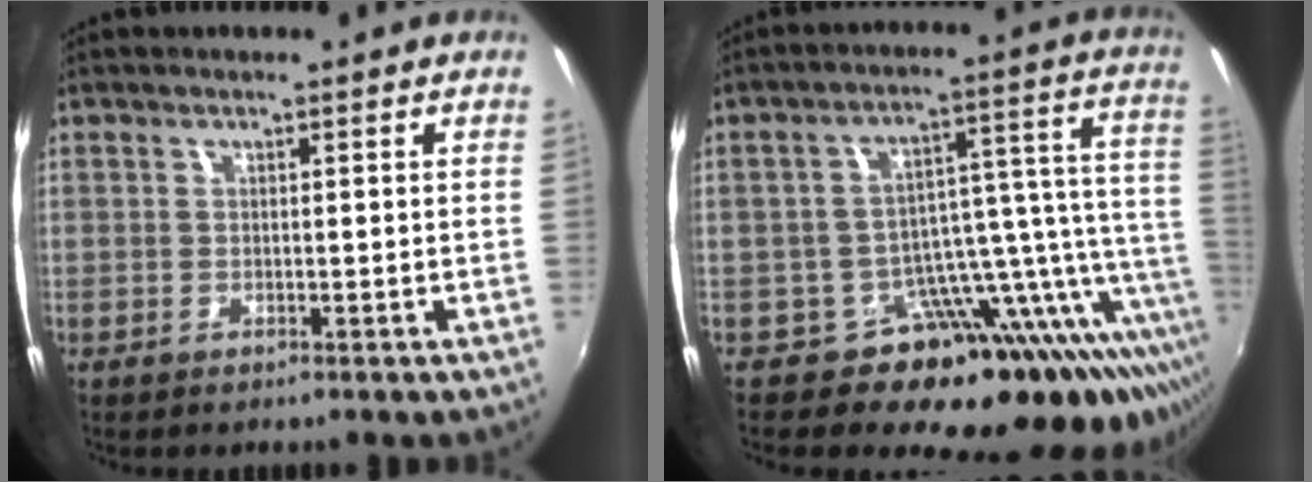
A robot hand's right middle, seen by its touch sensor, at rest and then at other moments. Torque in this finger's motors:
{"motor_torque": [1.05, -1.09, 0.22, 0.02]}